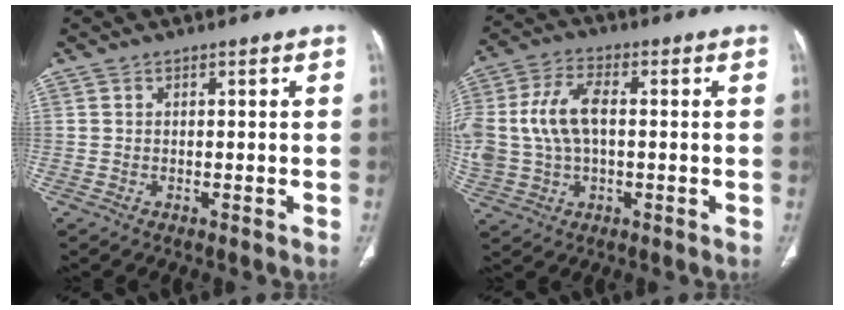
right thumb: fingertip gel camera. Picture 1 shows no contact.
{"total": 13.6, "force": [0.7, 8.4, 10.7], "torque": [-0.239, 0.021, 0.014]}